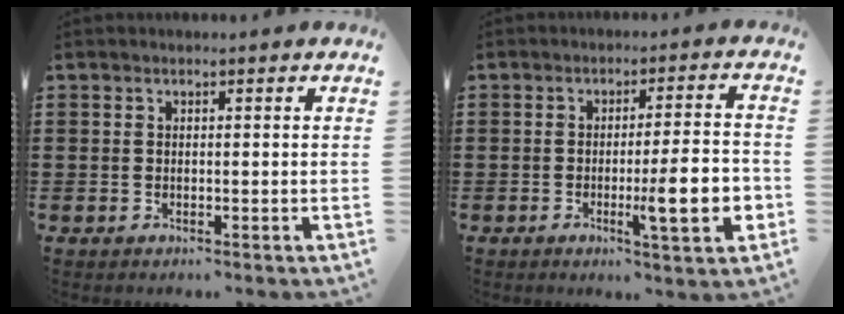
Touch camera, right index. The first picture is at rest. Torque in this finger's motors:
{"motor_torque": [2.14, 0.00, 0.69, 0.17]}